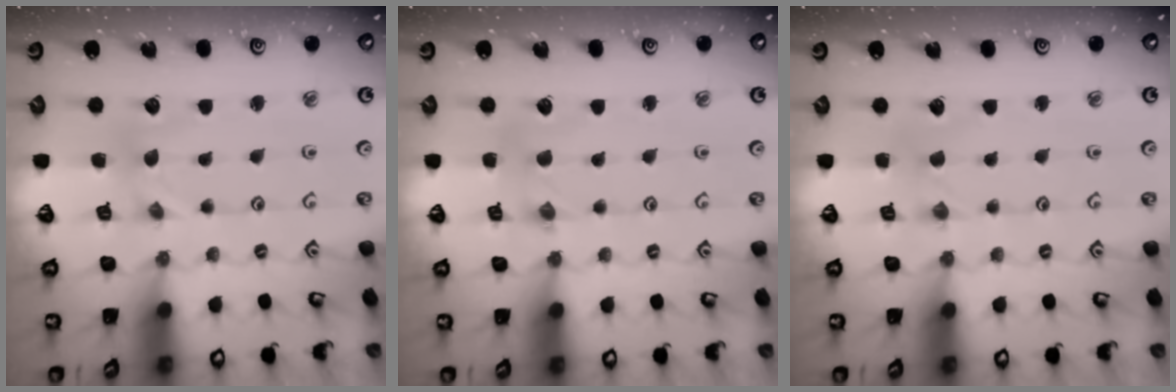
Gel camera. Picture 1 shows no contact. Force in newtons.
{"total": 1.6, "press": 1.6, "slide": 0.2}
{"total": 0.0}